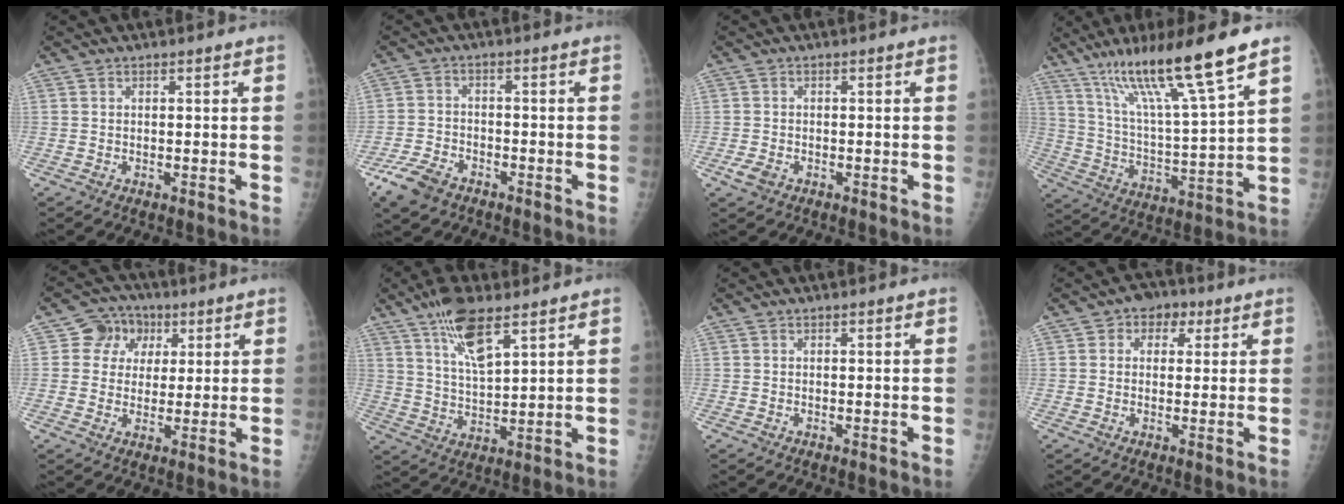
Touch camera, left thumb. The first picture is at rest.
{"total": 7.1, "force": [-4.7, 4.0, 3.4], "torque": [-0.073, 0.014, -0.087]}
{"total": 2.4, "force": [-1.1, 1.6, 1.4], "torque": [-0.027, -0.001, -0.019]}
{"total": 18.6, "force": [12.4, 1.0, 13.8], "torque": [-0.229, -0.057, 0.219]}
{"total": 7.9, "force": [2.5, 7.0, 2.7], "torque": [-0.003, 0.000, 0.037]}
{"total": 10.1, "force": [6.3, 3.3, 7.2], "torque": [-0.125, -0.028, 0.122]}
{"total": 0.0}
{"total": 5.3, "force": [2.1, 4.2, 2.6], "torque": [-0.001, 0.002, 0.024]}